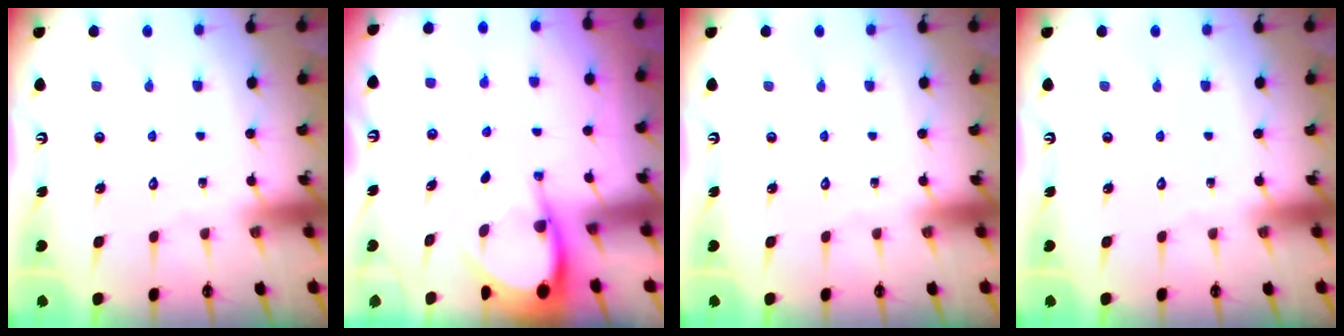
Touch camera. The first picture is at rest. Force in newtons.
{"total": 4.6, "press": 4.6, "slide": 0.3}
{"total": 0.0}
{"total": 0.0}